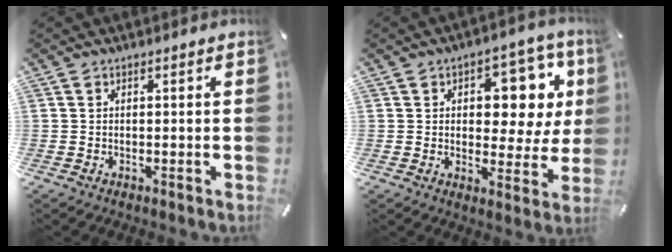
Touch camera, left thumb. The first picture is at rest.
{"total": 11.7, "force": [4.6, 7.1, 8.1], "torque": [-0.091, -0.034, 0.076]}